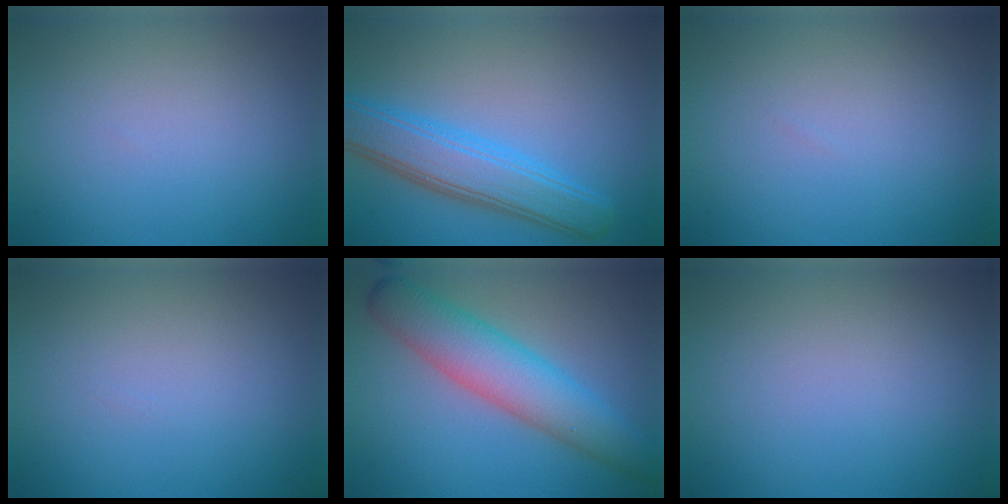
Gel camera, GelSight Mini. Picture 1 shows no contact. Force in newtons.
{"total": 5.8, "press": 5.8, "slide": 0.3}
{"total": 0.0}
{"total": 0.0}
{"total": 6.7, "press": 6.7, "slide": 0.1}
{"total": 0.0}